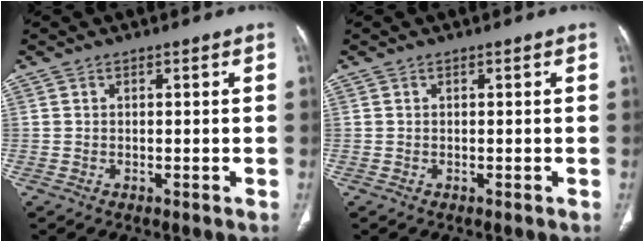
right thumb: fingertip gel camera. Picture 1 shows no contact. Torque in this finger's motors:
{"motor_torque": [0.09, 0.09, -0.02, 0.02, 0.04]}